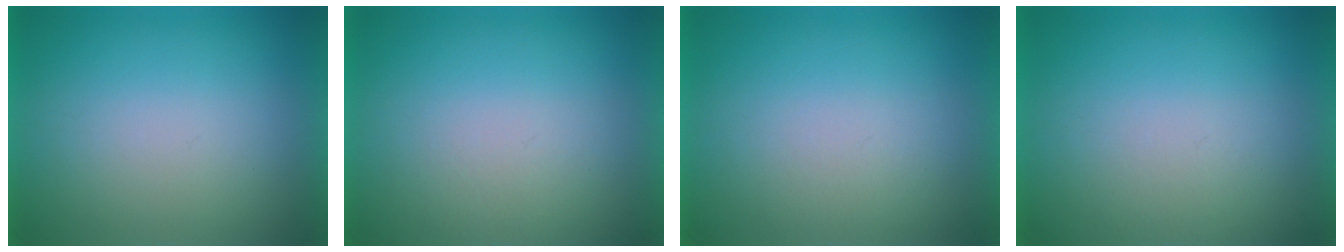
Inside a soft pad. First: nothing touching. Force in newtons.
{"total": 2.0}
{"total": 1.0}
{"total": 1.4}